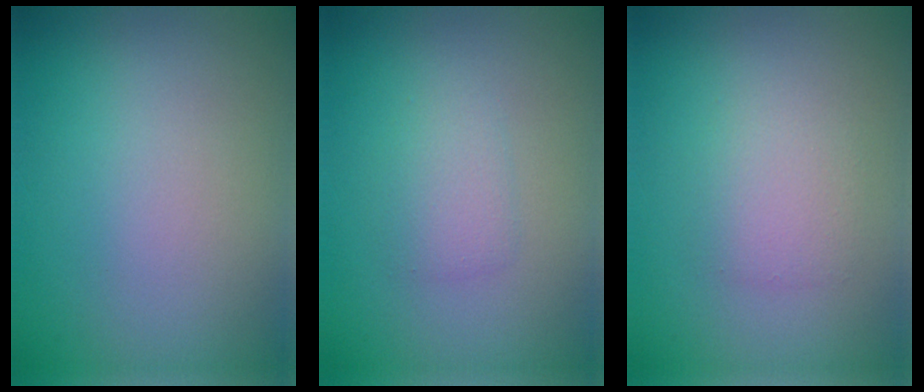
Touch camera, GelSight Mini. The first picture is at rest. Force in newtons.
{"total": 1.5, "press": 1.5, "slide": 0.1}
{"total": 1.9, "press": 1.9, "slide": 0.1}